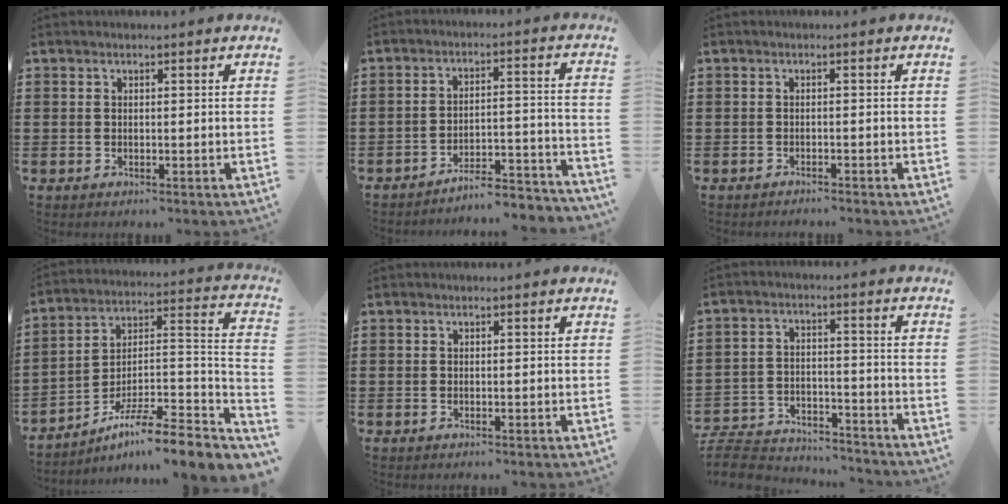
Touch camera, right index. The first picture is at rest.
{"total": 5.3, "force": [-5.1, 0.2, 1.5], "torque": [-0.026, 0.002, -0.103]}
{"total": 0.9, "force": [-0.9, 0.0, 0.1], "torque": [-0.004, 0.001, -0.019]}
{"total": 8.6, "force": [-6.7, 0.9, 5.3], "torque": [-0.085, -0.004, -0.134]}
{"total": 0.0}
{"total": 7.2, "force": [-7.0, 1.2, 1.5], "torque": [-0.036, 0.011, -0.138]}